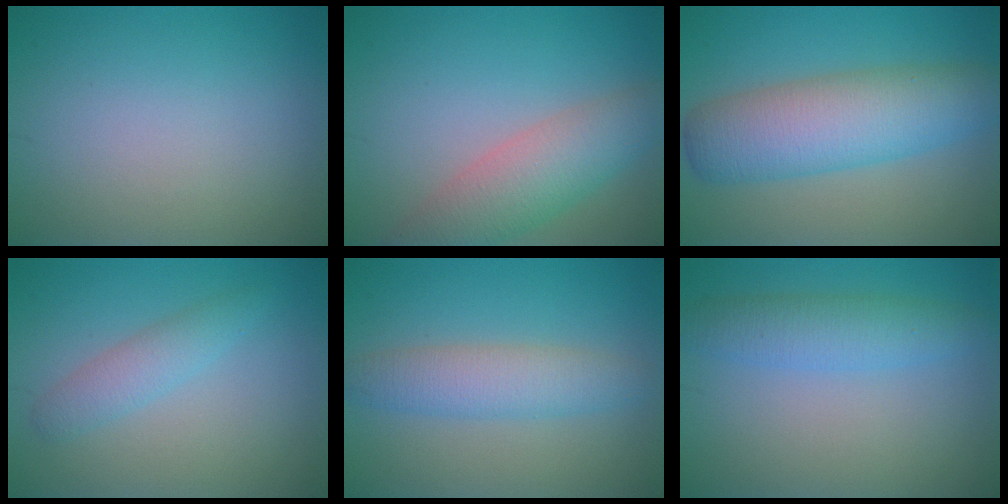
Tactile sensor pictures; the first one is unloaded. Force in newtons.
{"total": 5.4, "press": 5.4, "slide": 0.4}
{"total": 7.9, "press": 7.9, "slide": 0.3}
{"total": 2.3, "press": 2.3, "slide": 0.0}
{"total": 3.9, "press": 3.9, "slide": 0.1}
{"total": 3.6, "press": 3.6, "slide": 0.2}